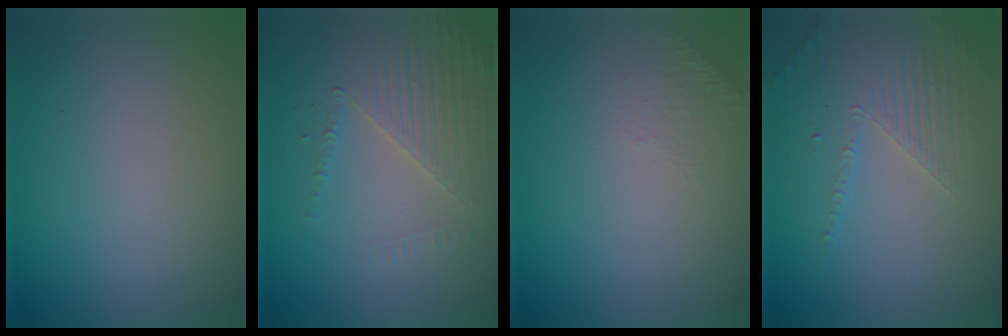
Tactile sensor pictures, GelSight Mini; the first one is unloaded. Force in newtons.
{"total": 4.5, "press": 3.2, "slide": 3.1}
{"total": 1.0, "press": 0.5, "slide": 0.9}
{"total": 4.3, "press": 3.1, "slide": 3.0}